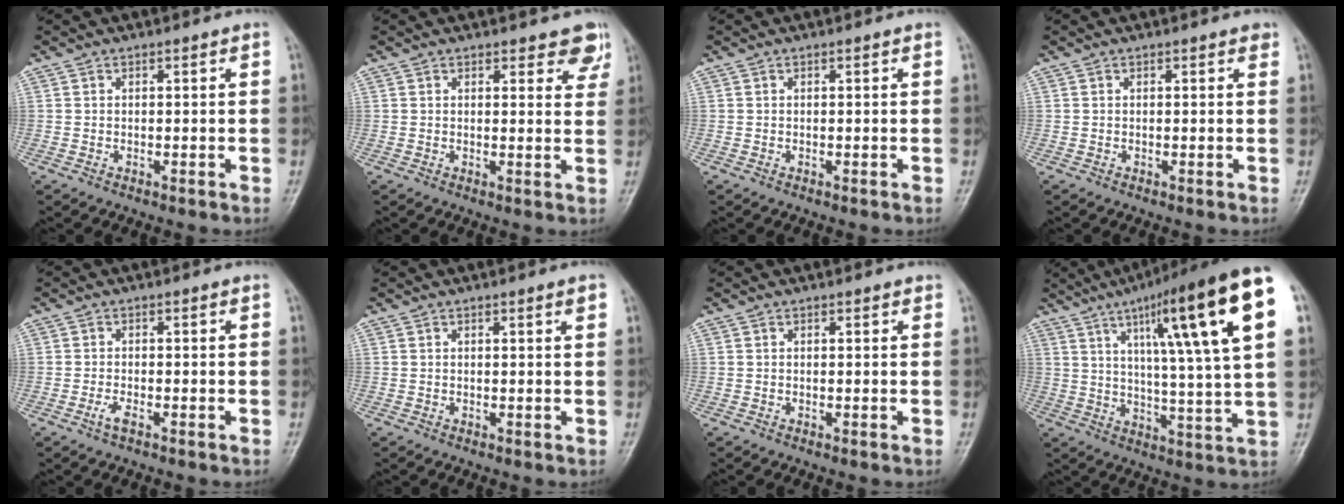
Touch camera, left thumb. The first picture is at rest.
{"total": 4.6, "force": [3.5, 2.1, 2.3], "torque": [0.007, -0.018, 0.034]}
{"total": 0.0}
{"total": 0.7, "force": [0.4, 0.3, 0.4], "torque": [-0.005, -0.001, 0.001]}
{"total": 1.9, "force": [-1.0, 0.6, 1.5], "torque": [-0.037, 0.005, -0.021]}
{"total": 1.3, "force": [0.7, 0.0, 1.1], "torque": [-0.014, -0.002, 0.008]}
{"total": 0.6, "force": [0.4, 0.3, 0.4], "torque": [-0.006, -0.002, 0.003]}
{"total": 23.0, "force": [9.4, 2.7, 20.8], "torque": [-0.303, -0.016, 0.135]}